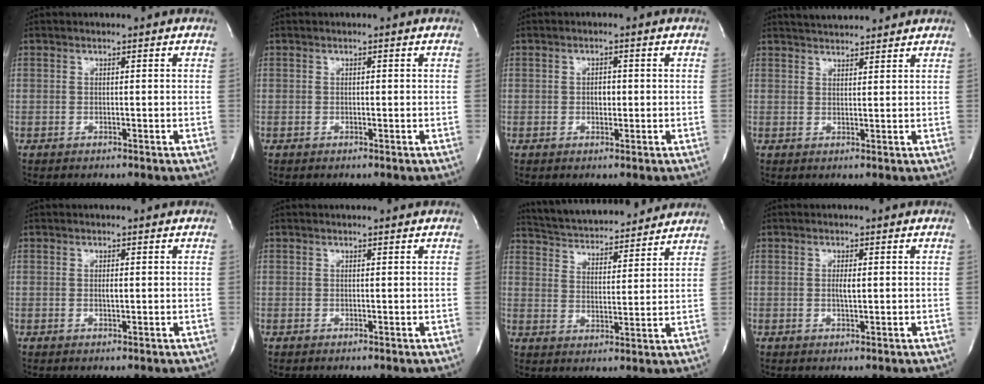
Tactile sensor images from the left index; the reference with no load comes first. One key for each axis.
{"total": 0.0}
{"total": 1.7, "fx": -0.2, "fy": 1.1, "fz": 1.3, "tx": -0.019, "ty": 0.000, "tz": -0.004}
{"total": 6.9, "fx": 6.6, "fy": 0.9, "fz": 2.0, "tx": -0.036, "ty": 0.024, "tz": 0.094}
{"total": 0.9, "fx": 0.0, "fy": 0.2, "fz": 0.8, "tx": -0.016, "ty": -0.004, "tz": 0.000}
{"total": 0.5, "fx": 0.5, "fy": 0.0, "fz": 0.1, "tx": -0.007, "ty": -0.001, "tz": 0.005}
{"total": 17.4, "fx": 16.3, "fy": 3.2, "fz": 5.1, "tx": -0.088, "ty": 0.017, "tz": 0.241}
{"total": 1.5, "fx": 0.0, "fy": 0.3, "fz": 1.5, "tx": -0.030, "ty": -0.003, "tz": 0.000}